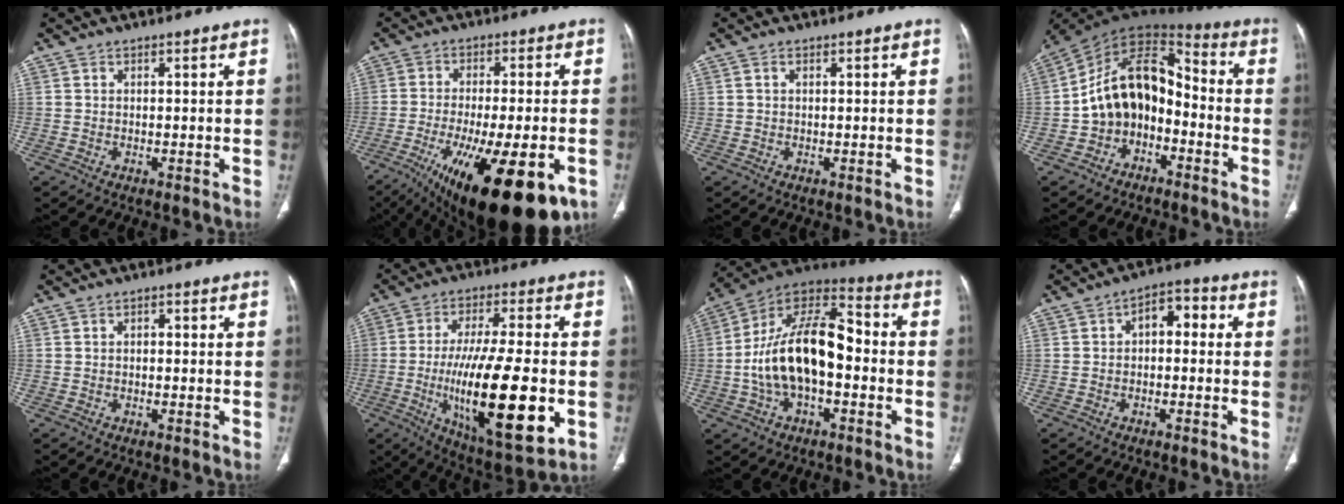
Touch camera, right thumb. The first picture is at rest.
{"total": 25.0, "force": [-11.1, 8.6, 20.7], "torque": [-0.302, -0.018, -0.158]}
{"total": 0.6, "force": [0.2, 0.4, 0.4], "torque": [-0.010, 0.004, 0.003]}
{"total": 14.5, "force": [-3.5, 10.1, 9.8], "torque": [-0.138, 0.077, -0.071]}
{"total": 1.2, "force": [0.1, 0.7, 1.0], "torque": [-0.016, 0.006, -0.001]}
{"total": 23.6, "force": [-4.5, 7.2, 22.1], "torque": [-0.386, -0.014, -0.058]}
{"total": 19.8, "force": [-2.3, 10.6, 16.6], "torque": [-0.288, 0.047, -0.043]}
{"total": 6.0, "force": [0.4, 3.7, 4.8], "torque": [-0.046, 0.024, -0.006]}